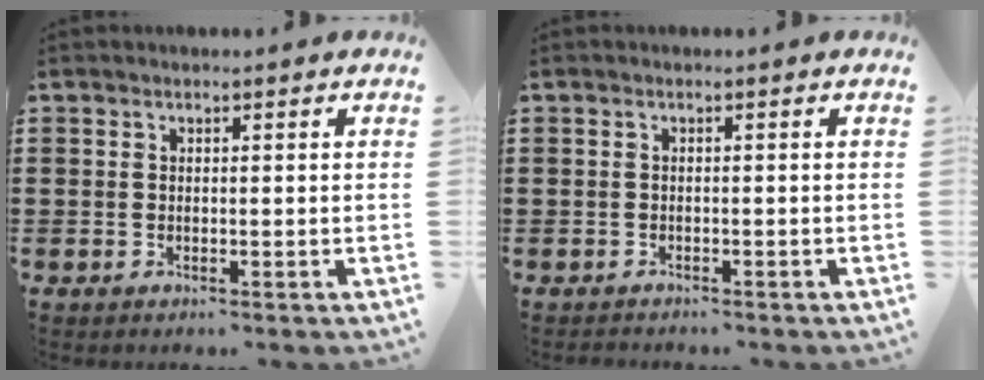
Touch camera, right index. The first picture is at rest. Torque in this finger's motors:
{"motor_torque": [-1.26, 0.88, -1.05, -0.21]}